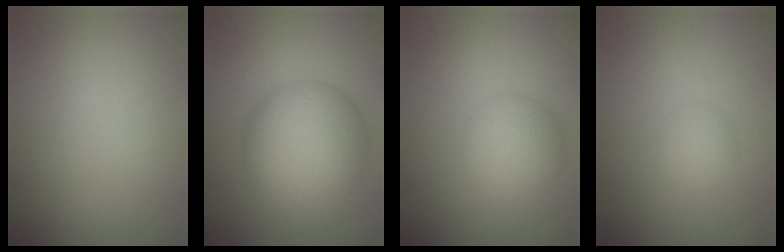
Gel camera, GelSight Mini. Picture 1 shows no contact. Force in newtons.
{"total": 9.1, "press": 9.1, "slide": 0.3}
{"total": 4.4, "press": 4.4, "slide": 0.1}
{"total": 1.7, "press": 1.7, "slide": 0.1}